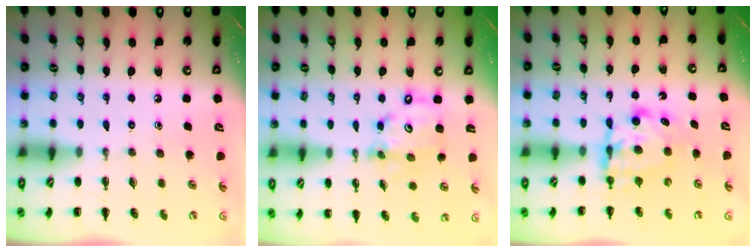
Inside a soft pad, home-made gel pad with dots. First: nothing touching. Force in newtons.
{"total": 12.3, "press": 12.0, "slide": 2.8}
{"total": 6.2, "press": 6.2, "slide": 0.5}